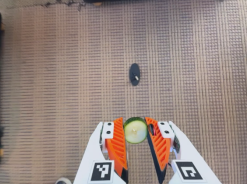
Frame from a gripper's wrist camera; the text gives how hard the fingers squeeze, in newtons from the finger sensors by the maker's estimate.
{"total": 8.4, "left": 8.5, "right": 8.3}